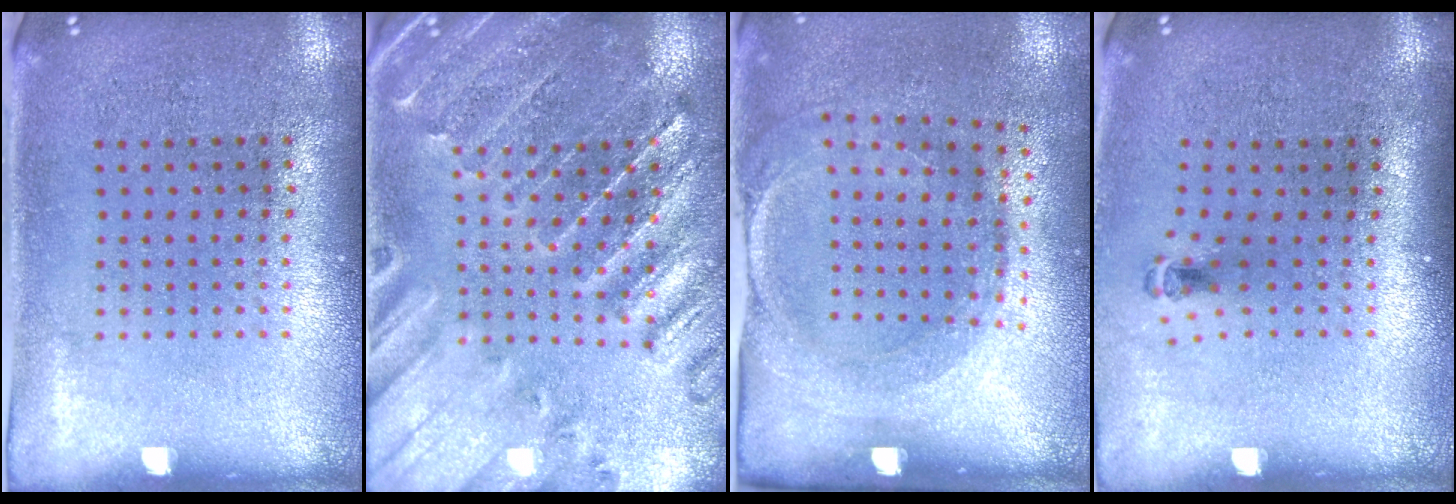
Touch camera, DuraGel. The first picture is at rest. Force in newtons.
{"total": 1.3, "press": 1.3, "slide": 0.4}
{"total": 1.7, "press": 1.3, "slide": 1.1}
{"total": 0.6, "press": 0.4, "slide": 0.5}